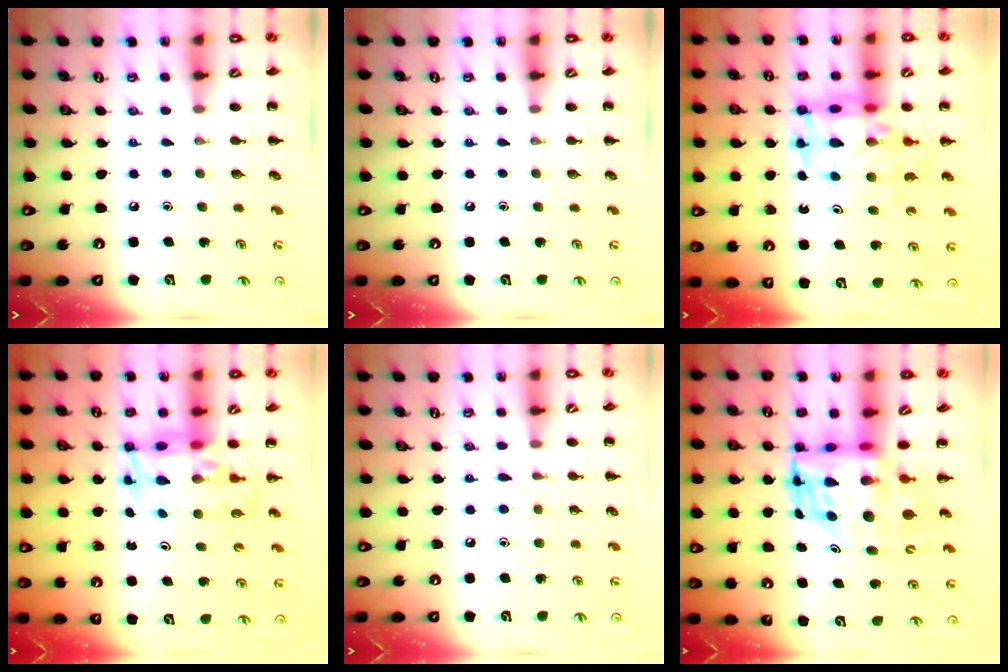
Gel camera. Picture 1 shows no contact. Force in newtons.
{"total": 0.0}
{"total": 17.4, "press": 16.9, "slide": 4.2}
{"total": 11.6, "press": 11.0, "slide": 3.7}
{"total": 6.0, "press": 5.6, "slide": 2.1}
{"total": 8.6, "press": 8.3, "slide": 2.2}